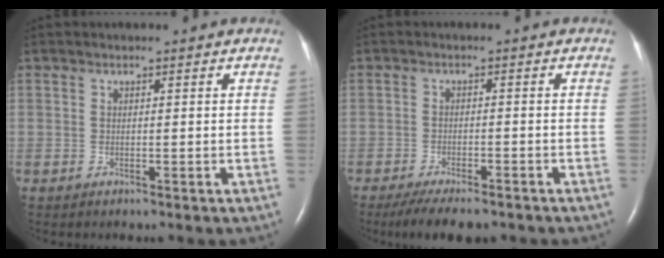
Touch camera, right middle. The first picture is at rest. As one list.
[{"total": 8.9, "force": [-7.2, 2.4, 4.7], "torque": [-0.069, -0.011, -0.108]}]